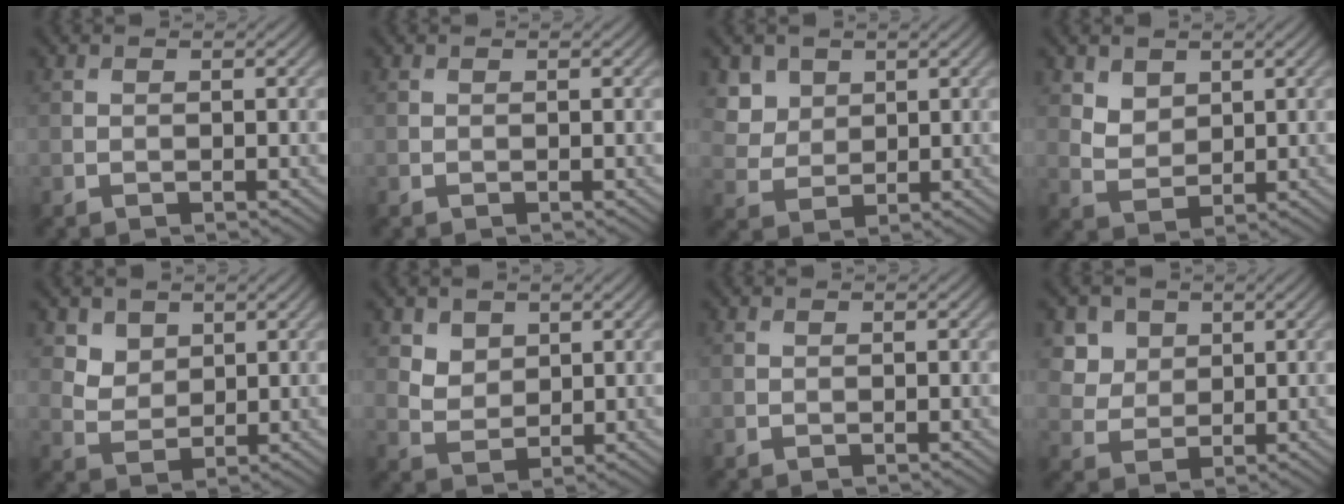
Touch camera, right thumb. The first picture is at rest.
{"total": 0.0}
{"total": 4.1, "force": [2.4, 3.1, 1.3], "torque": [-0.049, -0.015, 0.058]}
{"total": 3.2, "force": [2.0, 2.1, 1.3], "torque": [-0.035, -0.009, 0.038]}
{"total": 3.5, "force": [2.3, 2.4, 1.1], "torque": [-0.039, -0.018, 0.051]}
{"total": 3.4, "force": [2.1, 2.3, 1.2], "torque": [-0.039, -0.016, 0.045]}
{"total": 0.0}
{"total": 4.4, "force": [2.3, 3.4, 1.4], "torque": [-0.044, -0.018, 0.056]}